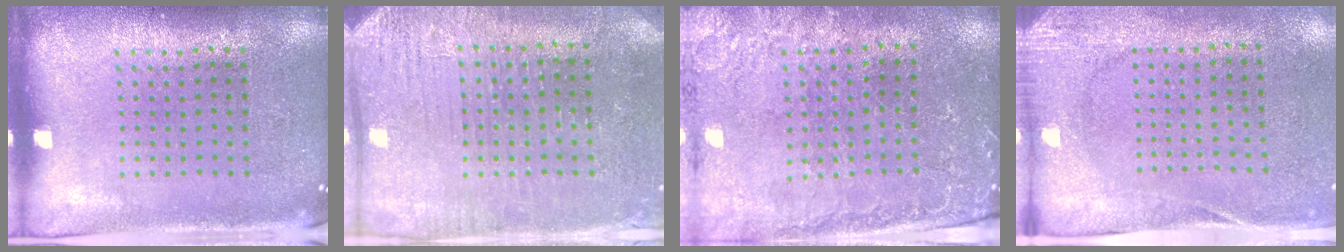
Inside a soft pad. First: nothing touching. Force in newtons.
{"total": 3.0, "press": 2.9, "slide": 0.7}
{"total": 0.6, "press": 0.4, "slide": 0.4}
{"total": 2.8, "press": 2.1, "slide": 1.8}